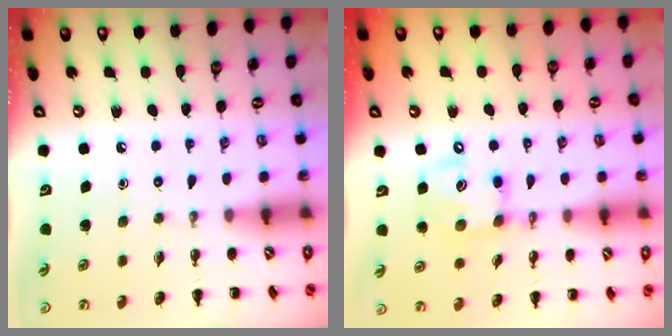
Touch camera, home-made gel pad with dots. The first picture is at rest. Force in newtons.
{"total": 12.4, "press": 12.2, "slide": 2.1}